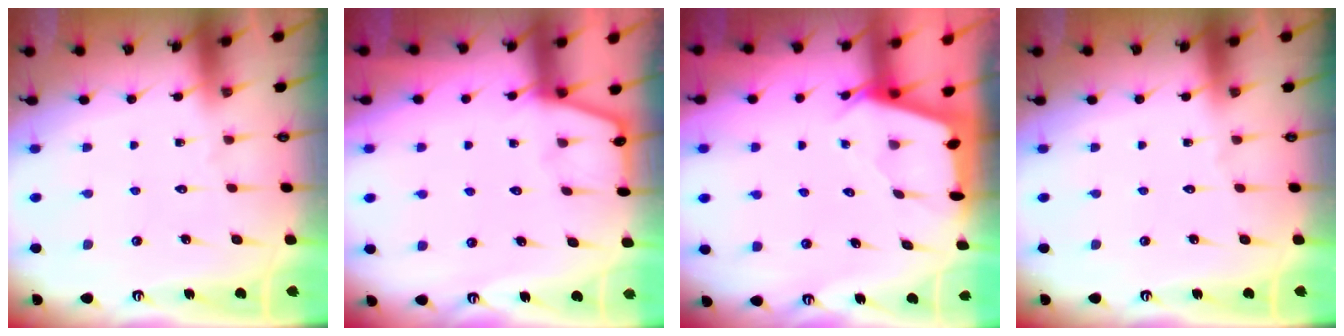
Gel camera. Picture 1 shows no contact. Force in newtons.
{"total": 2.7, "press": 2.7, "slide": 0.4}
{"total": 2.4, "press": 2.4, "slide": 0.3}
{"total": 0.0}